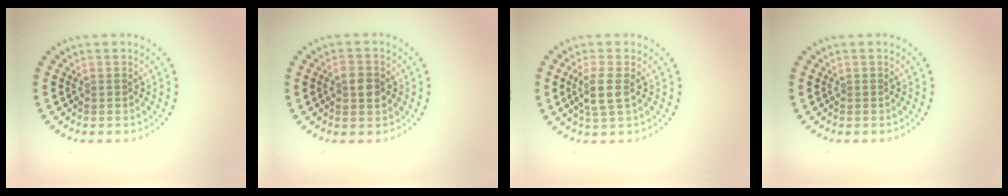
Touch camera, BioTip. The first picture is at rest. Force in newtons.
{"total": 2.6, "press": 2.6, "slide": 0.1}
{"total": 2.4, "press": 2.0, "slide": 1.2}
{"total": 0.0}